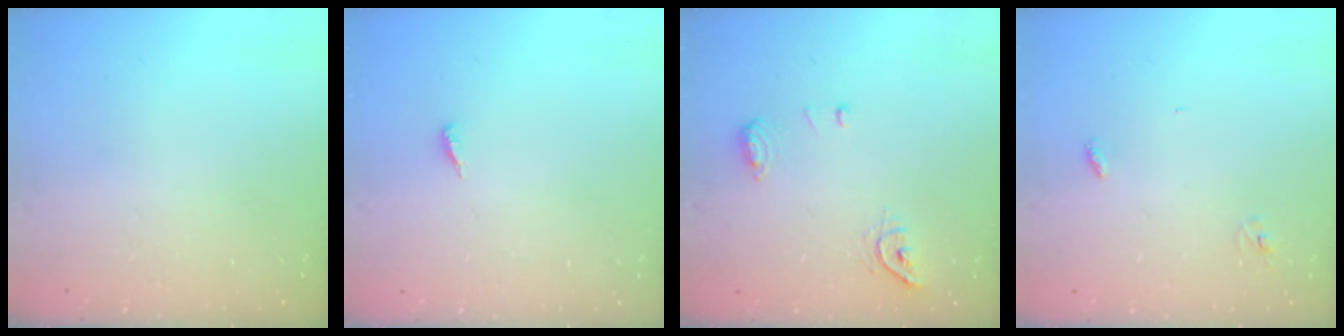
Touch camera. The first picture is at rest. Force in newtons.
{"total": 3.0, "press": 3.0, "slide": 0.2}
{"total": 7.9, "press": 7.8, "slide": 1.3}
{"total": 2.8, "press": 2.8, "slide": 0.3}